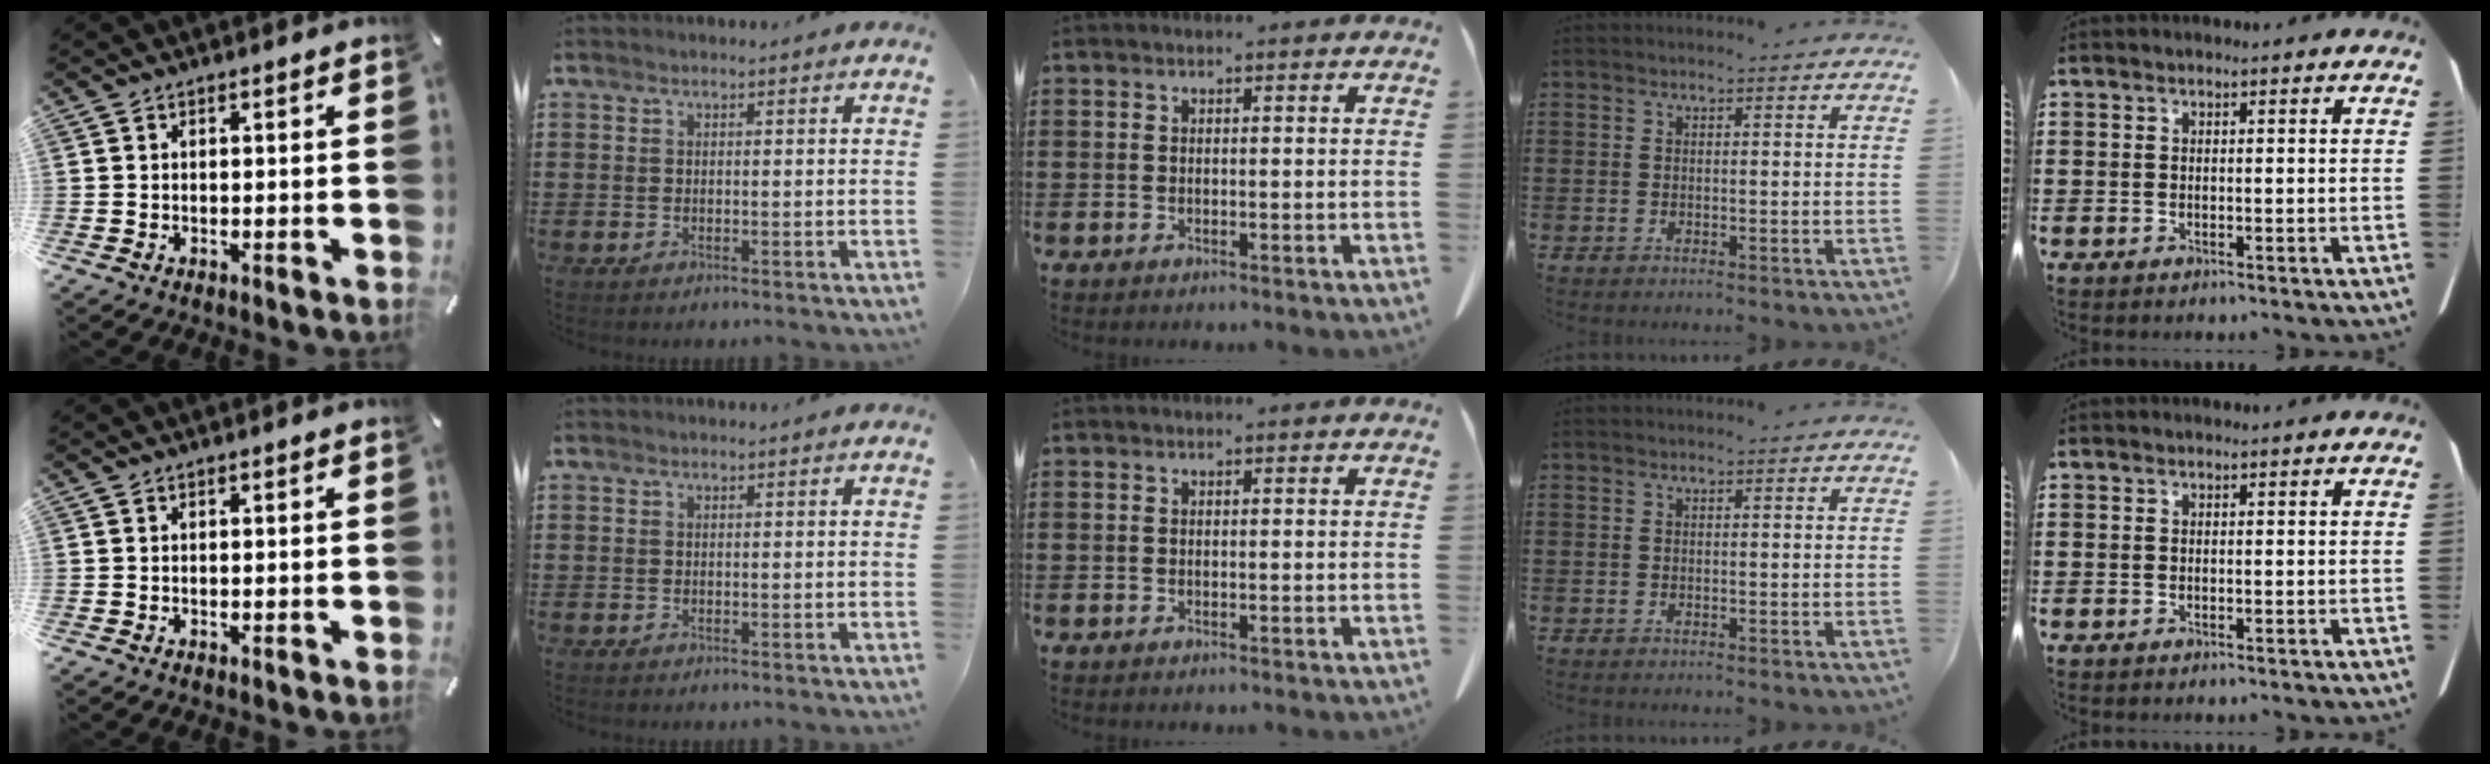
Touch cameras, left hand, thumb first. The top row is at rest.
{}